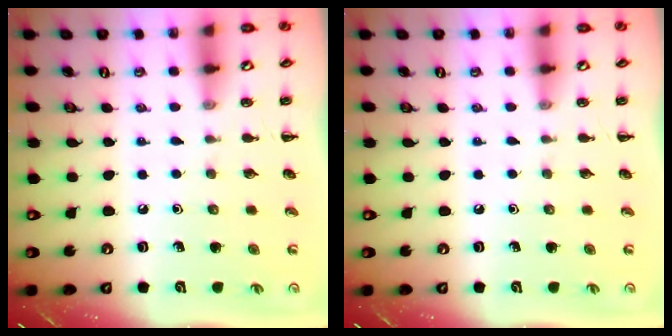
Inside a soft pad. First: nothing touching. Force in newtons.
{"total": 0.0}